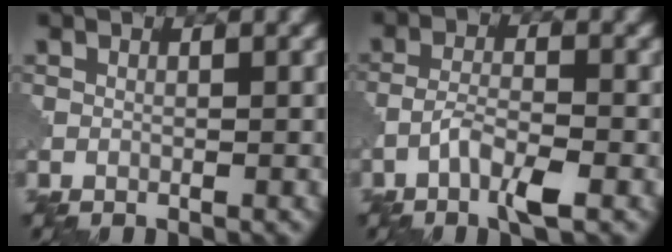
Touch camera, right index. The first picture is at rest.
{"total": 3.6, "force": [-2.0, 0.9, 2.8], "torque": [-0.060, 0.005, -0.047]}